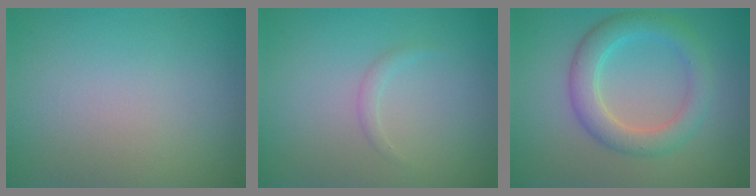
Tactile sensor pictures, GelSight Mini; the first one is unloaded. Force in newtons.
{"total": 0.8, "press": 0.8, "slide": 0.1}
{"total": 4.2, "press": 4.2, "slide": 0.1}